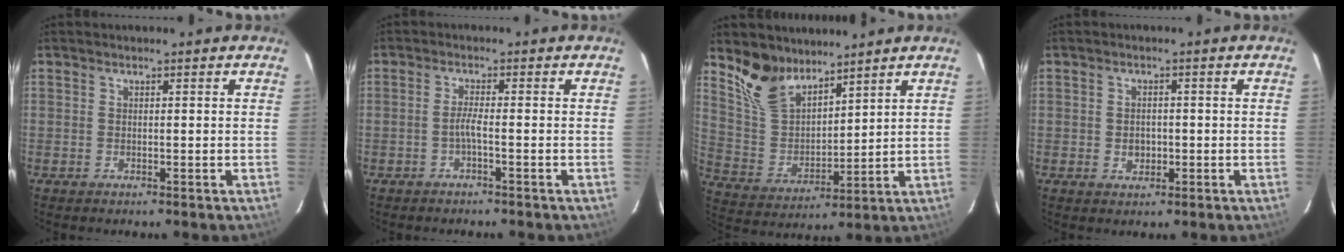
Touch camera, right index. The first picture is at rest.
{"total": 1.7, "force": [-0.9, -0.3, 1.4], "torque": [-0.030, 0.000, -0.019]}
{"total": 11.1, "force": [8.8, 5.3, 4.2], "torque": [-0.092, 0.013, 0.185]}
{"total": 2.7, "force": [-0.5, 2.3, 1.4], "torque": [-0.022, 0.003, -0.006]}